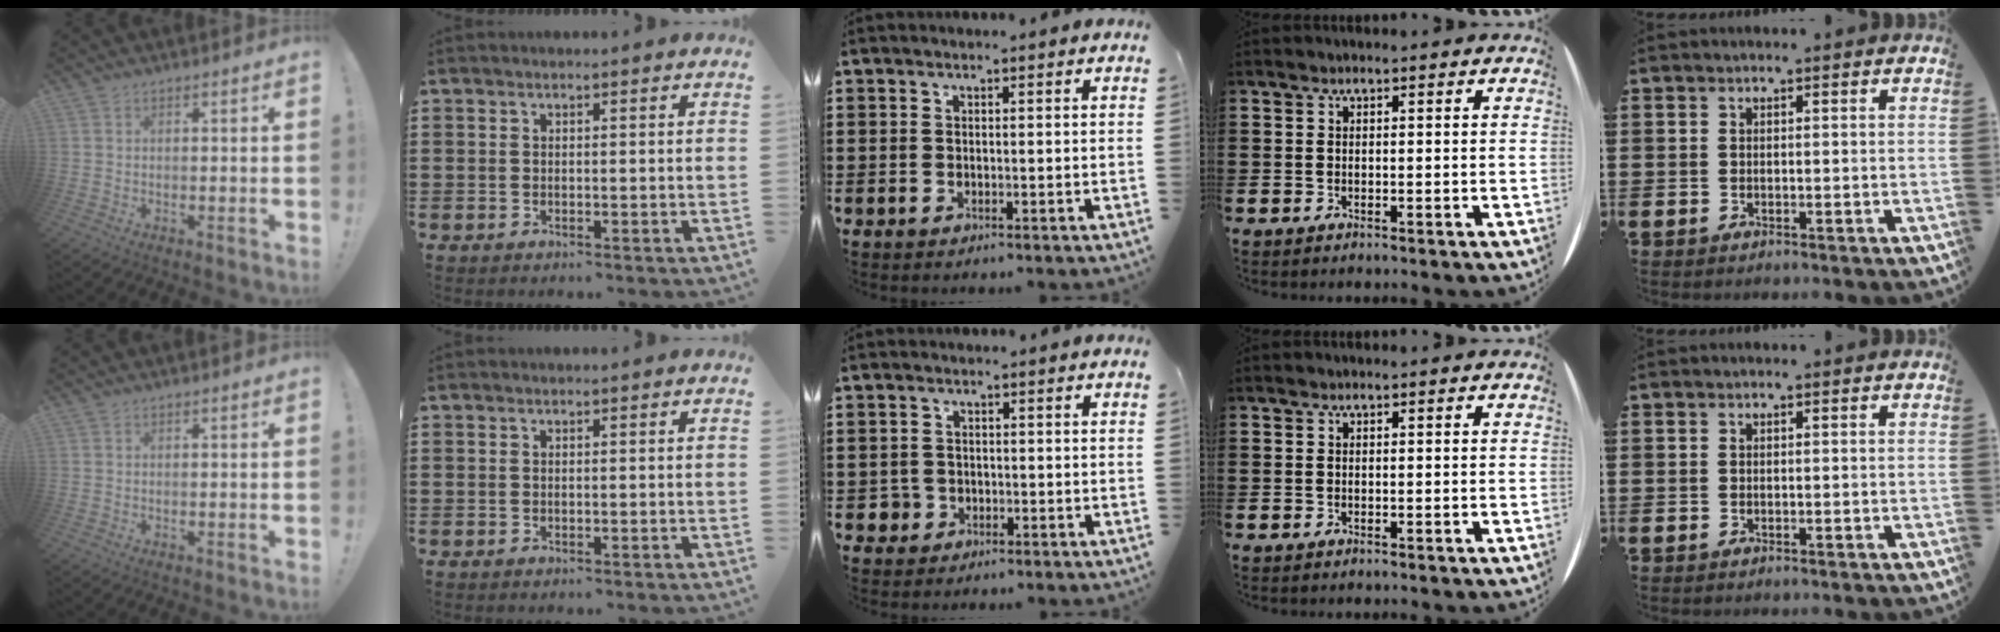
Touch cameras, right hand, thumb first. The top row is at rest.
{"middle": {"total": 1.9, "force": [-0.7, 1.7, 0.3], "torque": [-0.019, 0.000, -0.020]}}